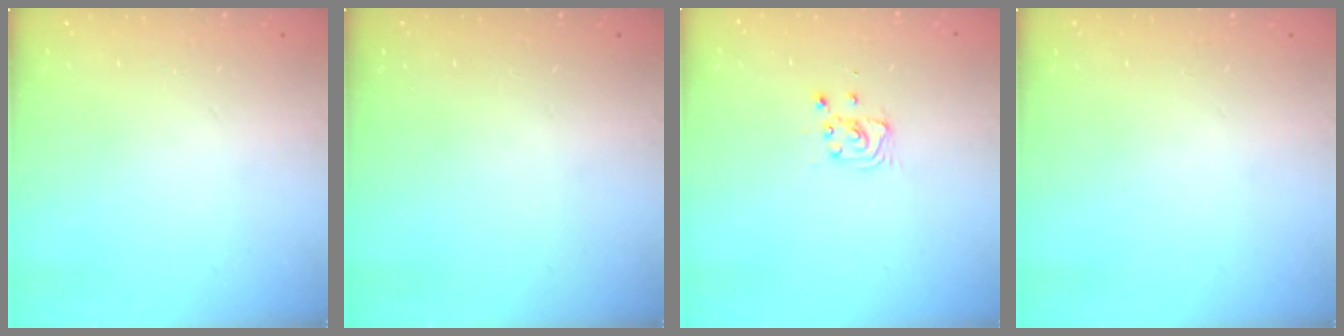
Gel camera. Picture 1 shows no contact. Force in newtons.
{"total": 0.0}
{"total": 2.9, "press": 2.9, "slide": 0.4}
{"total": 0.0}